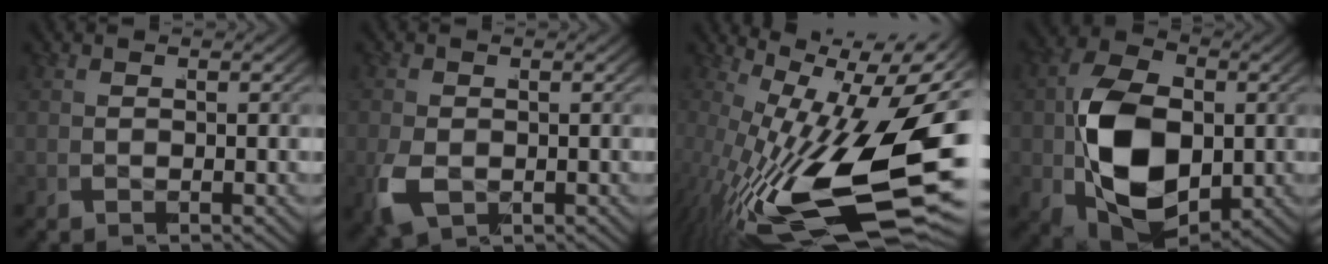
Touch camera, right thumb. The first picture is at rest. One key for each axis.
{"total": 3.4, "fx": -1.5, "fy": 2.4, "fz": 1.9, "tx": -0.055, "ty": -0.020, "tz": -0.015}
{"total": 19.4, "fx": -1.5, "fy": 10.4, "fz": 16.3, "tx": -0.294, "ty": -0.061, "tz": 0.005}
{"total": 12.5, "fx": -2.5, "fy": 8.3, "fz": 9.0, "tx": -0.216, "ty": -0.054, "tz": -0.020}